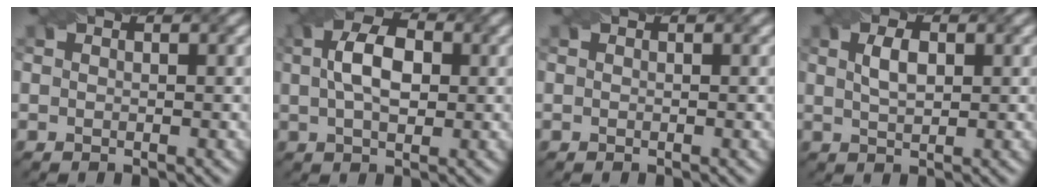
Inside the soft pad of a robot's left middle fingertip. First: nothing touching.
{"total": 5.3, "force": [0.8, 3.0, 4.2], "torque": [-0.079, 0.010, 0.009]}
{"total": 0.0}
{"total": 2.4, "force": [0.7, 1.2, 2.0], "torque": [-0.042, 0.003, 0.017]}